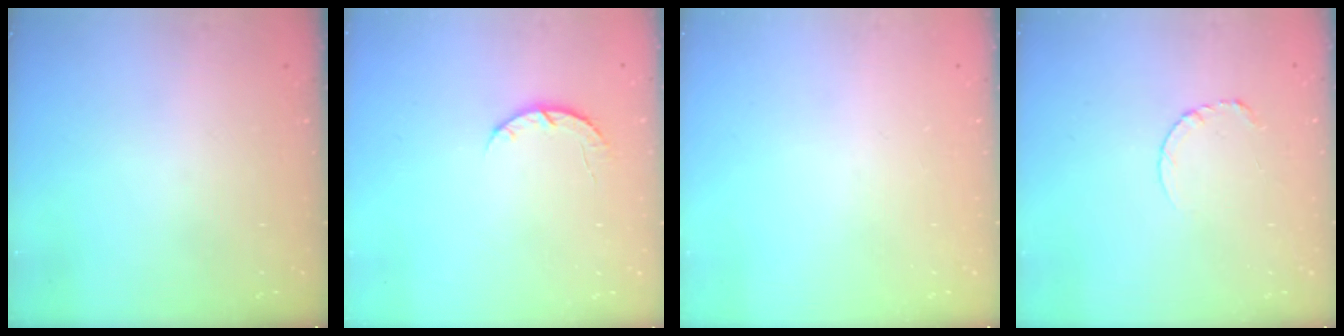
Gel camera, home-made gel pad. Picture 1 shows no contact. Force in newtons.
{"total": 3.9, "press": 3.8, "slide": 0.6}
{"total": 0.0}
{"total": 3.9, "press": 3.9, "slide": 0.3}